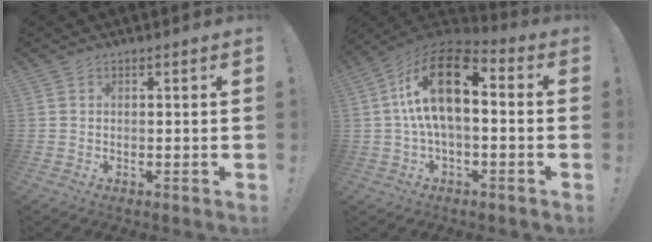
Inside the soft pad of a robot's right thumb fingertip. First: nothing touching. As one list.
[{"total": 17.8, "force": [2.8, 8.7, 15.3], "torque": [-0.272, -0.004, 0.047]}]